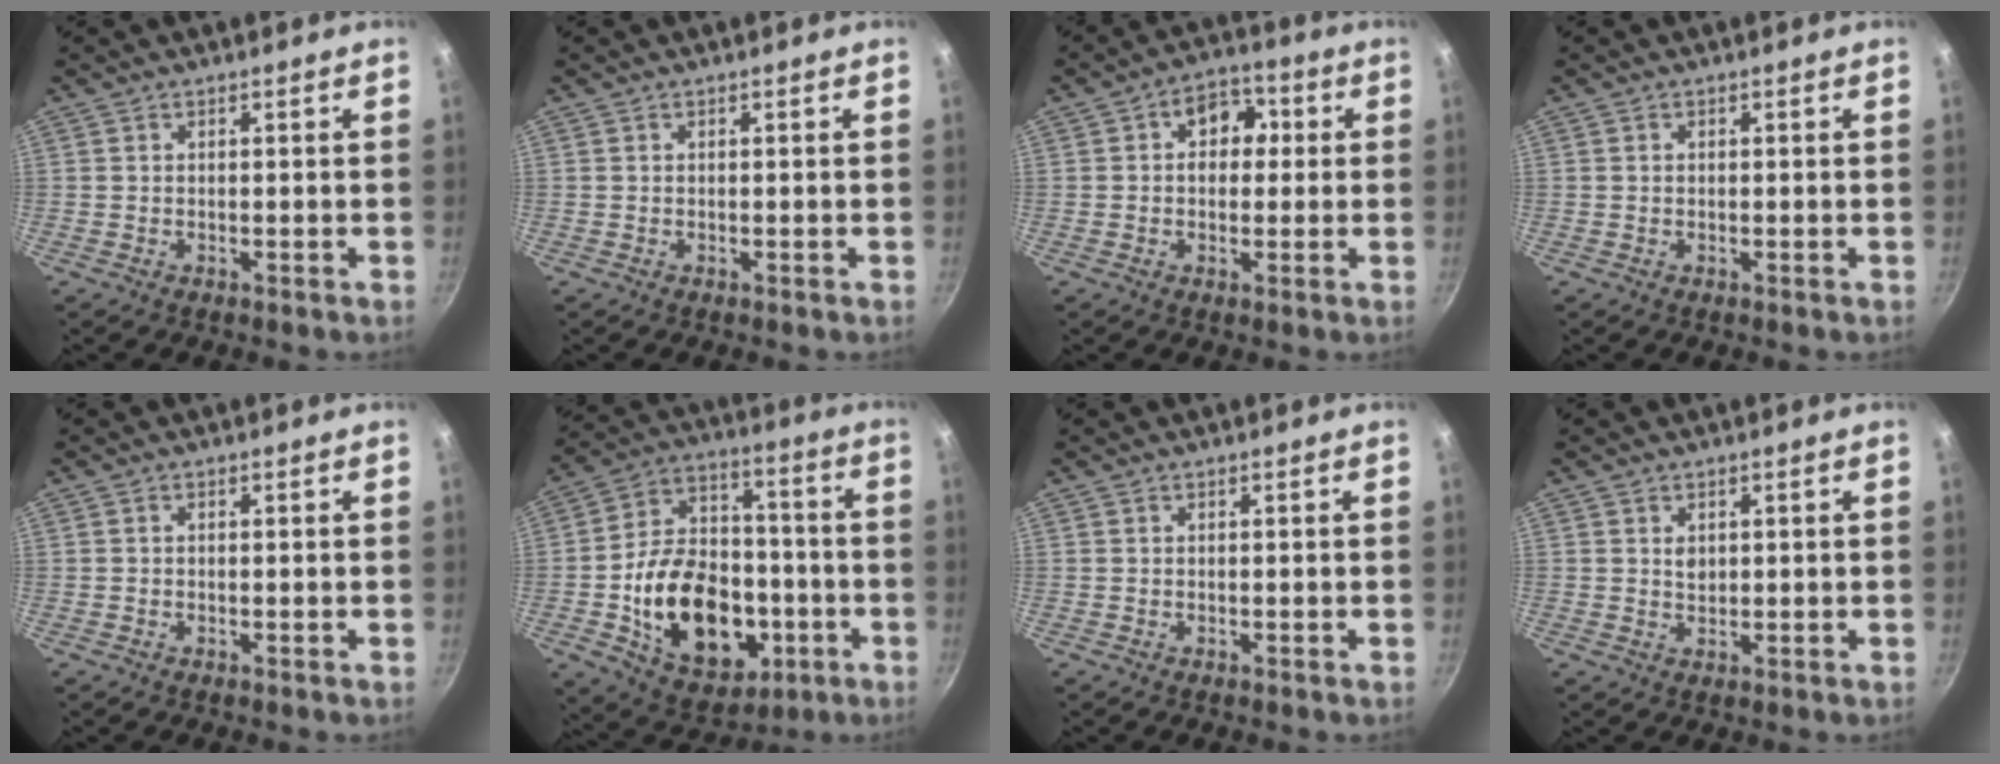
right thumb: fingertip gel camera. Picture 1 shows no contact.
{"total": 0.0}
{"total": 8.0, "force": [1.3, 6.0, 5.0], "torque": [-0.026, 0.012, 0.008]}
{"total": 0.5, "force": [0.1, 0.4, 0.3], "torque": [-0.004, 0.002, 0.003]}
{"total": 0.0}
{"total": 24.1, "force": [-5.6, 16.4, 16.7], "torque": [-0.243, 0.045, -0.076]}
{"total": 0.0}
{"total": 1.9, "force": [0.6, 1.4, 1.2], "torque": [-0.015, -0.004, 0.012]}